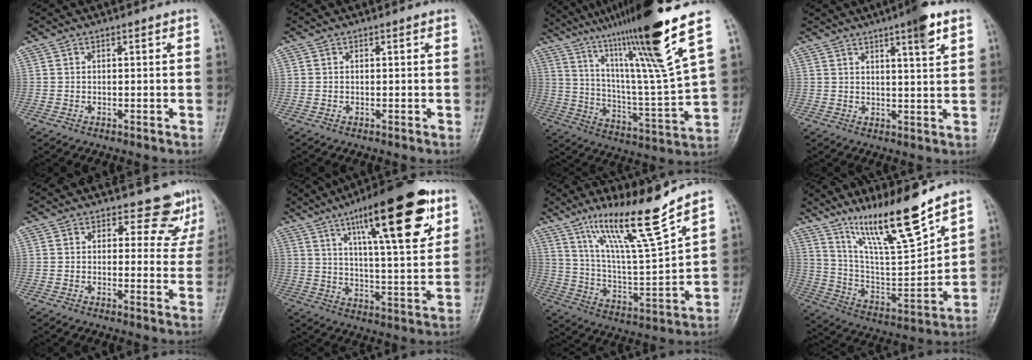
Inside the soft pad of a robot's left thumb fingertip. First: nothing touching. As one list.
[{"total": 0.0}, {"total": 23.5, "force": [14.9, 1.0, 18.2], "torque": [-0.288, -0.063, 0.257]}, {"total": 6.4, "force": [3.7, 0.6, 5.2], "torque": [-0.075, -0.016, 0.054]}, {"total": 6.4, "force": [5.3, 3.5, 1.0], "torque": [0.023, -0.036, 0.047]}, {"total": 22.3, "force": [11.2, 5.8, 18.4], "torque": [-0.252, -0.028, 0.172]}, {"total": 16.7, "force": [11.6, 0.9, 11.9], "torque": [-0.197, -0.069, 0.213]}, {"total": 18.1, "force": [13.1, 2.3, 12.3], "torque": [-0.192, -0.076, 0.242]}]